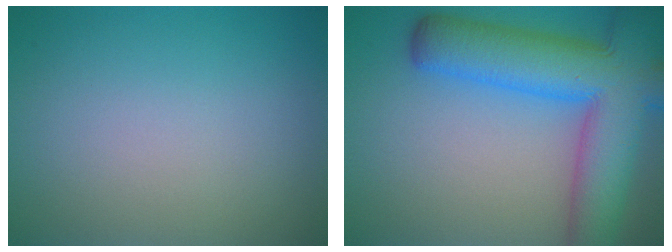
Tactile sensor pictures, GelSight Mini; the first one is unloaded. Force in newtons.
{"total": 11.5, "press": 11.5, "slide": 0.6}